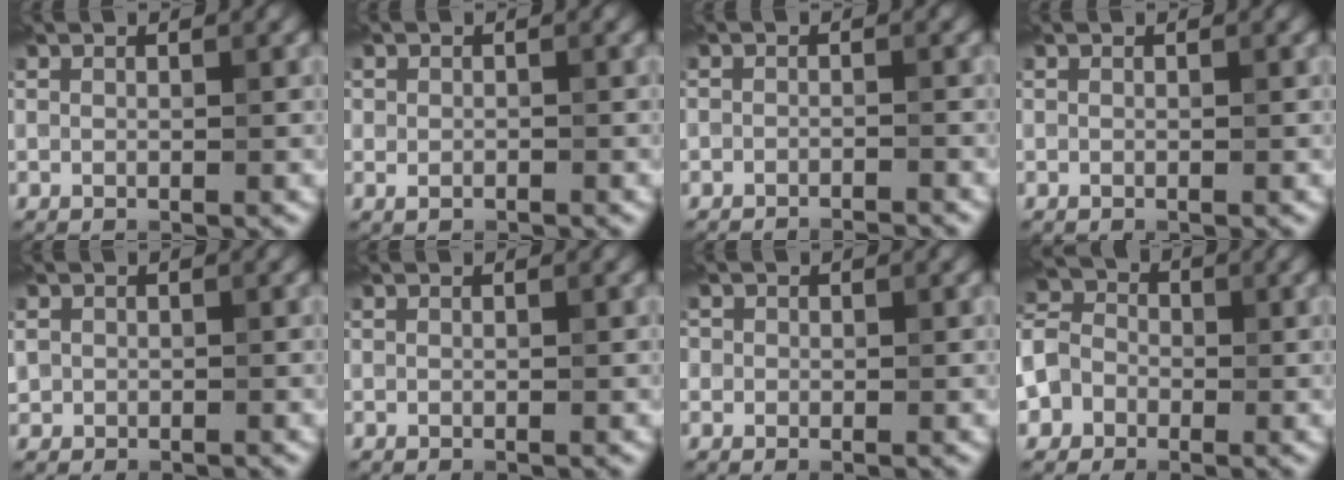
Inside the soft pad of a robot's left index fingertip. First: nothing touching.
{"total": 1.5, "force": [-0.2, 1.3, 0.6], "torque": [-0.001, 0.002, -0.010]}
{"total": 2.8, "force": [-2.8, 0.4, 0.3], "torque": [0.002, 0.014, -0.036]}
{"total": 0.0}
{"total": 1.6, "force": [0.1, 1.5, 0.2], "torque": [-0.002, 0.010, 0.005]}
{"total": 0.0}
{"total": 2.1, "force": [0.9, 1.7, 0.9], "torque": [0.000, 0.018, -0.009]}
{"total": 4.5, "force": [-1.7, 3.7, 1.8], "torque": [-0.038, 0.004, -0.043]}